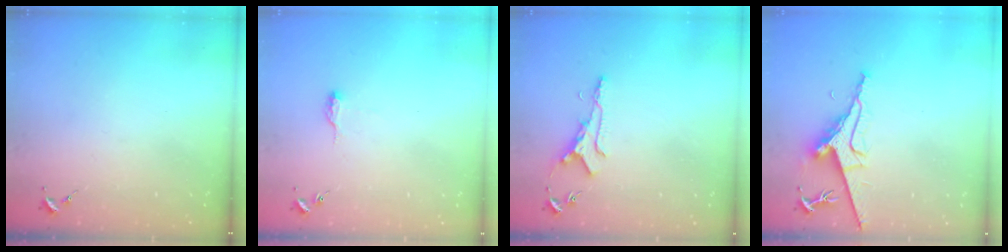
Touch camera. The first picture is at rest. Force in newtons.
{"total": 8.0, "press": 8.0, "slide": 0.7}
{"total": 5.8, "press": 5.7, "slide": 0.7}
{"total": 9.7, "press": 9.7, "slide": 1.3}